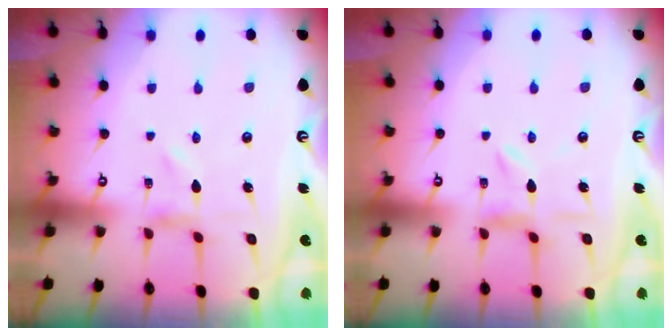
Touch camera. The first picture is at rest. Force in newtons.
{"total": 4.5, "press": 4.5, "slide": 0.5}